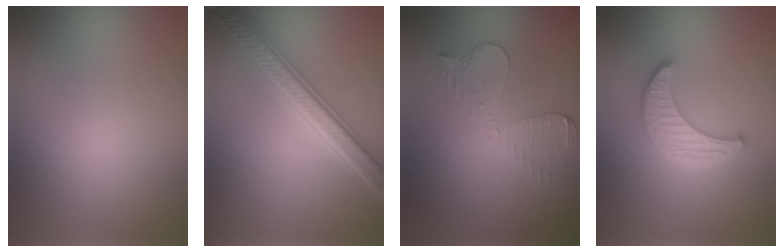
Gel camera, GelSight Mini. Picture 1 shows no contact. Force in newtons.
{"total": 5.5, "press": 5.4, "slide": 1.1}
{"total": 3.0, "press": 2.7, "slide": 1.2}
{"total": 4.0, "press": 4.0, "slide": 0.7}